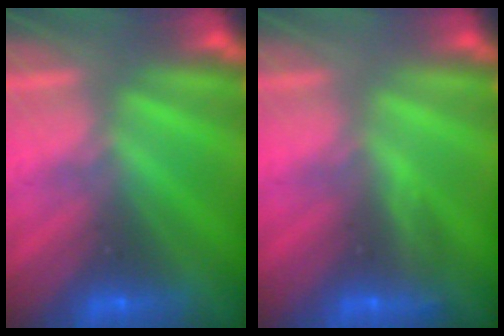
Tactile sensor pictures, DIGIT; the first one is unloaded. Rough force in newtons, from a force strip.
{"total": 3.0}